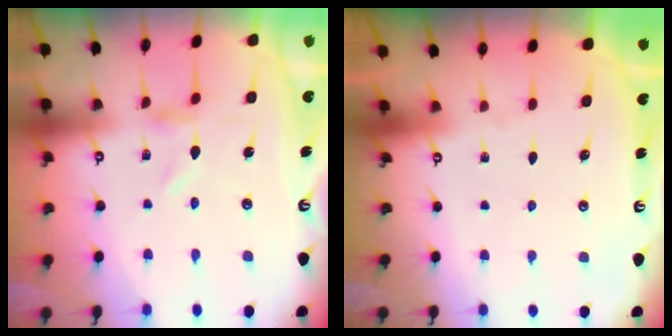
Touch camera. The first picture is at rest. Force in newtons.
{"total": 0.0}